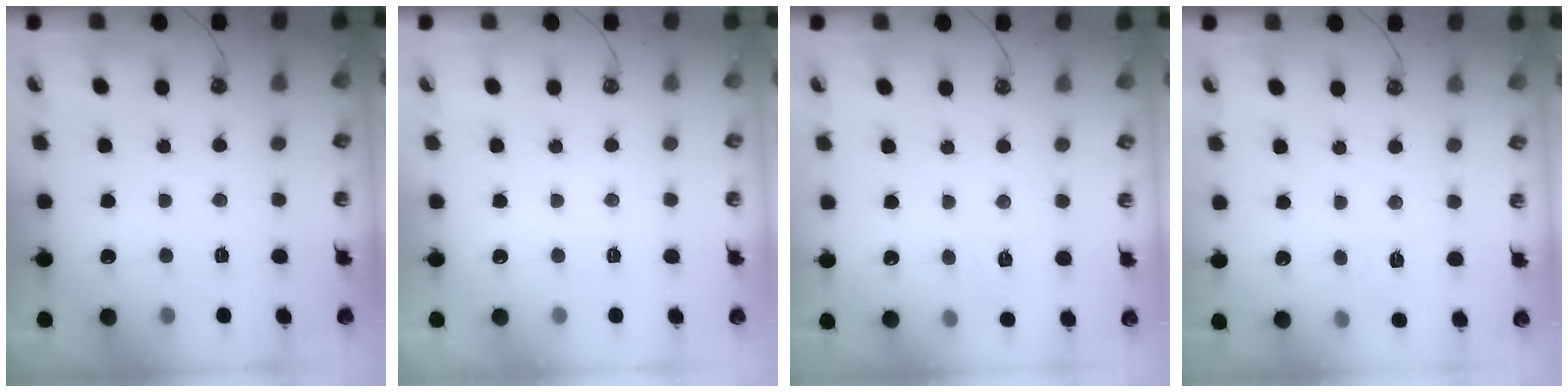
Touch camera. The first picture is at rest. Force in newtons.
{"total": 0.0}
{"total": 6.7, "press": 6.7, "slide": 0.7}
{"total": 6.2, "press": 6.2, "slide": 0.7}